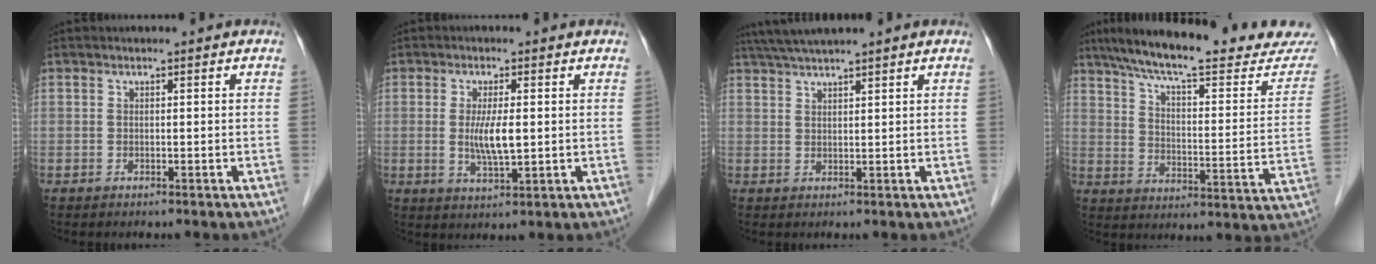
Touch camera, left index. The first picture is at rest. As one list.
[{"total": 5.0, "force": [0.2, 0.9, 4.9], "torque": [-0.098, -0.009, 0.004]}, {"total": 5.9, "force": [5.0, -0.5, 3.1], "torque": [-0.058, 0.035, 0.091]}, {"total": 25.0, "force": [22.0, 2.9, 11.6], "torque": [-0.176, -0.036, 0.292]}]